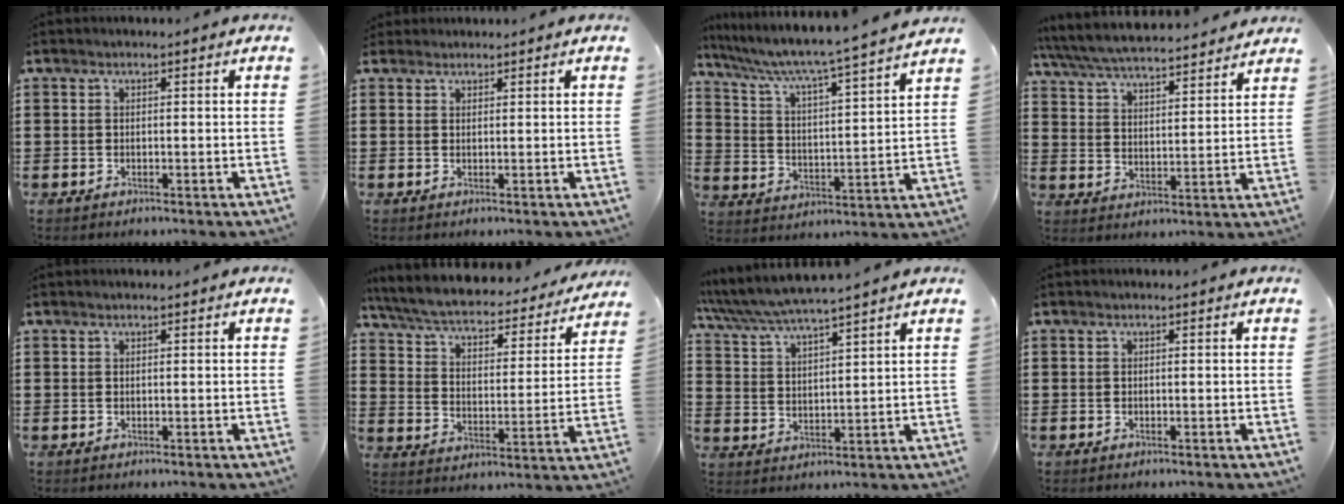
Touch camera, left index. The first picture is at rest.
{"total": 1.0, "force": [1.0, 0.2, 0.0], "torque": [-0.004, 0.000, 0.020]}
{"total": 4.9, "force": [4.3, -0.6, 2.4], "torque": [-0.068, -0.041, 0.060]}
{"total": 6.0, "force": [5.8, 0.3, 1.6], "torque": [-0.058, -0.037, 0.098]}
{"total": 0.0}
{"total": 4.9, "force": [4.4, 0.7, 2.1], "torque": [-0.062, -0.034, 0.069]}
{"total": 4.6, "force": [4.3, -0.3, 1.6], "torque": [-0.048, -0.027, 0.071]}
{"total": 0.0}